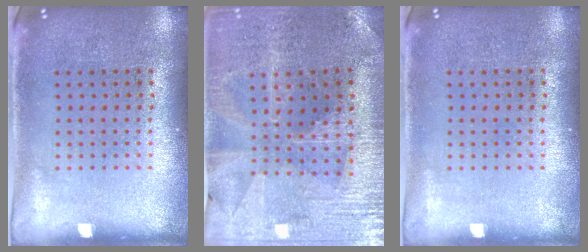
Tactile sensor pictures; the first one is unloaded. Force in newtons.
{"total": 1.7, "press": 1.7, "slide": 0.3}
{"total": 0.0}